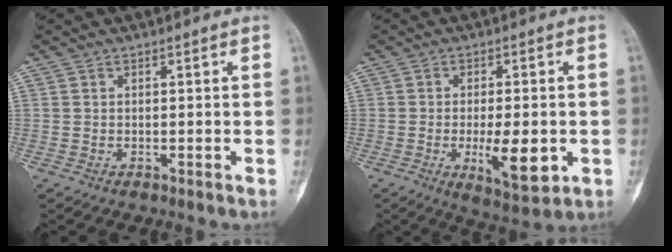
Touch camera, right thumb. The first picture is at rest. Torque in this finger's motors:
{"motor_torque": [-0.05, 0.85, -0.27, 0.01, 0.04]}